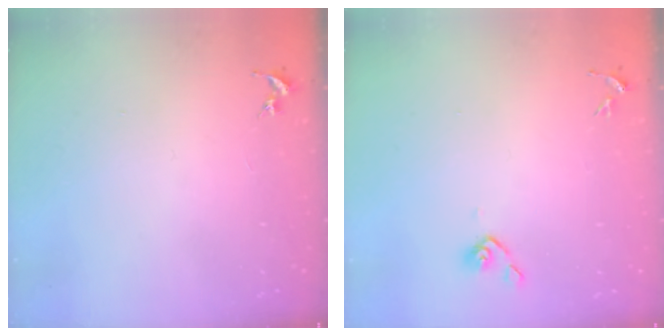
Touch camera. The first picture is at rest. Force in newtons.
{"total": 4.2, "press": 4.1, "slide": 1.1}